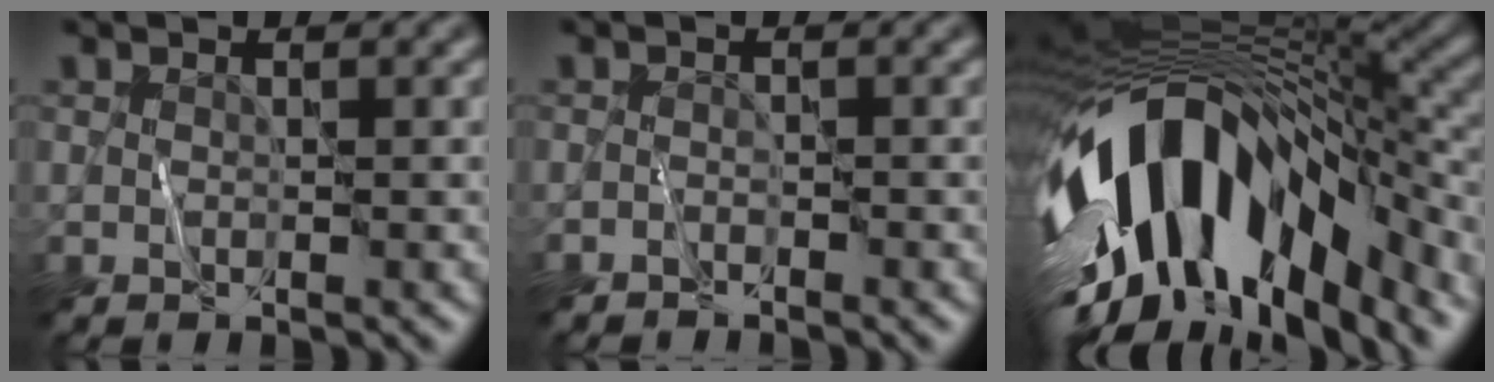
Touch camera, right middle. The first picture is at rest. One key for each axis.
{"total": 0.7, "fx": -0.7, "fy": 0.1, "fz": 0.0, "tx": 0.001, "ty": 0.004, "tz": -0.016}
{"total": 15.2, "fx": -6.4, "fy": 7.6, "fz": 11.5, "tx": -0.213, "ty": 0.010, "tz": -0.105}